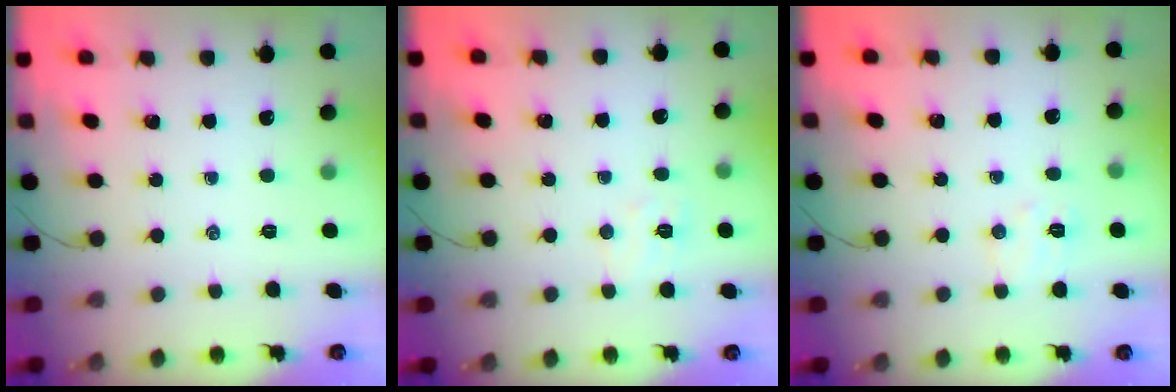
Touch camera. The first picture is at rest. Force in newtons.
{"total": 4.5, "press": 4.4, "slide": 1.2}
{"total": 5.0, "press": 4.9, "slide": 1.0}